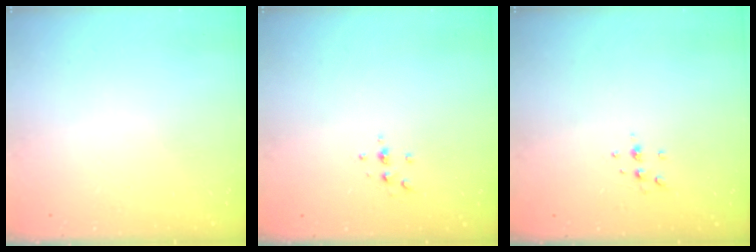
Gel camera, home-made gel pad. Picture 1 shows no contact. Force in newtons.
{"total": 2.4, "press": 2.4, "slide": 0.3}
{"total": 5.2, "press": 5.1, "slide": 0.9}